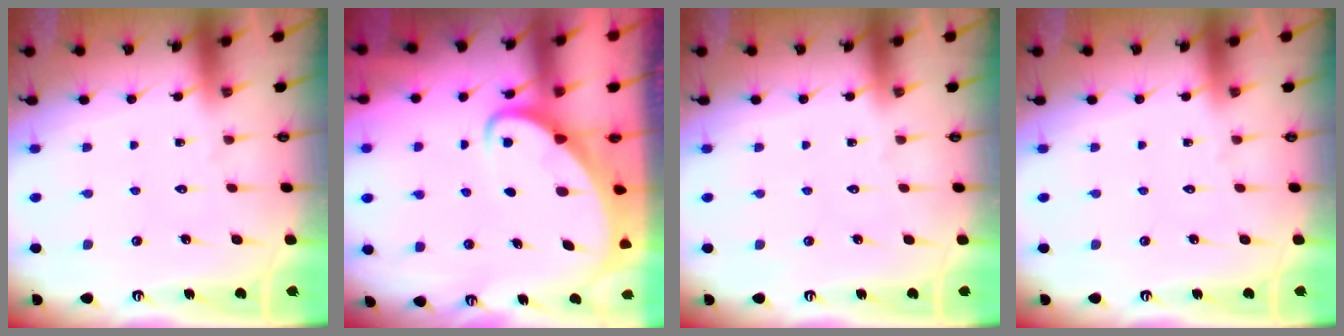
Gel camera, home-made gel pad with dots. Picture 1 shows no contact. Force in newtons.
{"total": 3.0, "press": 3.0, "slide": 0.2}
{"total": 0.0}
{"total": 0.0}